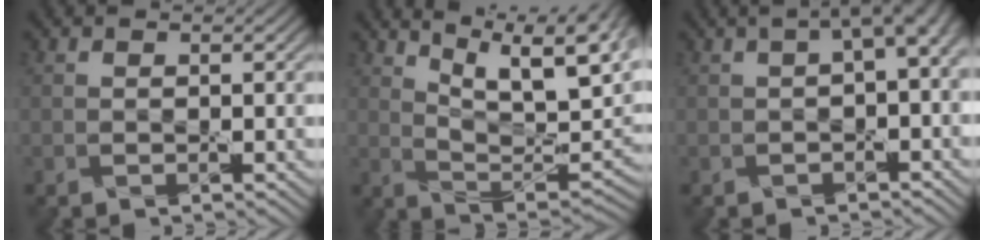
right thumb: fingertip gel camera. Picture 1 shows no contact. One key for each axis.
{"total": 13.5, "fx": 8.1, "fy": 4.5, "fz": 9.8, "tx": -0.183, "ty": 0.005, "tz": 0.125}
{"total": 4.6, "fx": 0.8, "fy": 1.6, "fz": 4.3, "tx": -0.056, "ty": 0.009, "tz": 0.012}